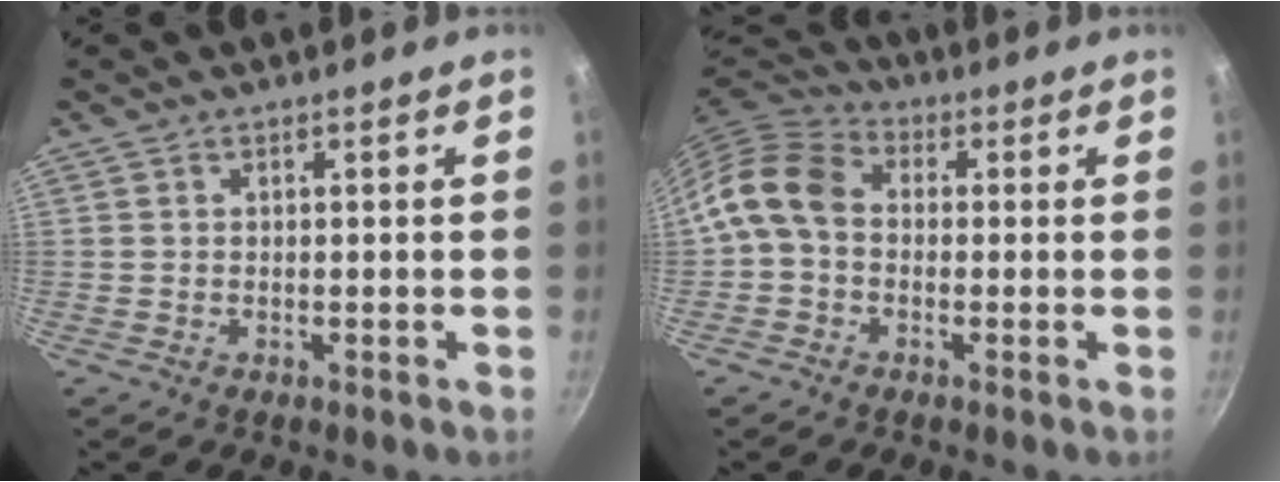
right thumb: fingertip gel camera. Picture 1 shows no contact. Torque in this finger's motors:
{"motor_torque": [-0.33, 0.87, 0.59, -0.66, 0.13]}